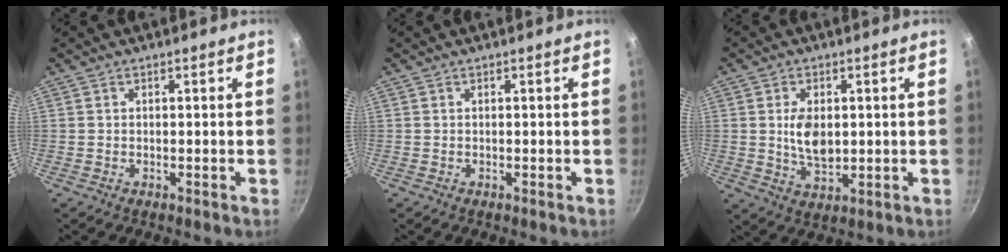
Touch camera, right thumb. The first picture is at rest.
{"total": 0.0}
{"total": 6.9, "force": [0.7, 4.1, 5.6], "torque": [-0.094, -0.014, 0.016]}